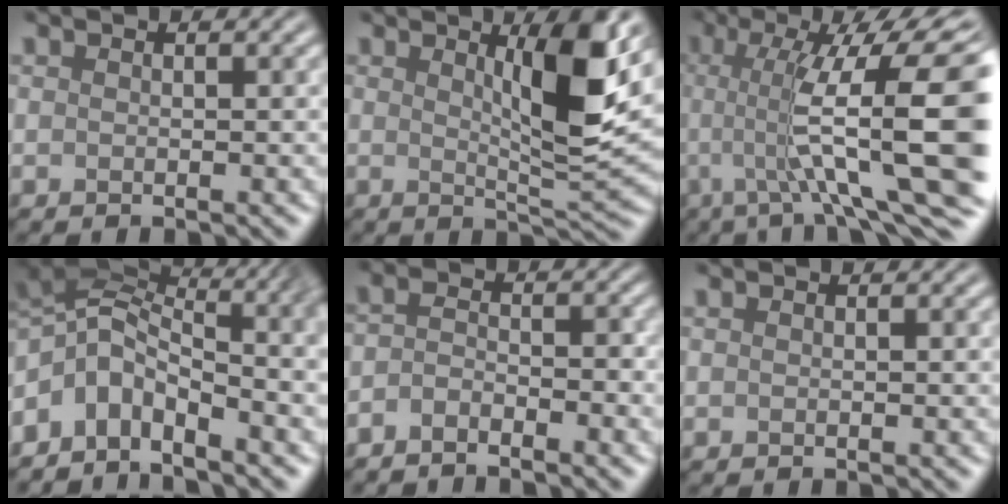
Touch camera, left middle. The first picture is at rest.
{"total": 5.5, "force": [1.1, 0.2, 5.4], "torque": [-0.096, -0.012, 0.040]}
{"total": 12.8, "force": [-0.2, 2.6, 12.5], "torque": [-0.192, 0.008, 0.017]}
{"total": 6.5, "force": [-3.6, 2.5, 4.8], "torque": [-0.096, 0.011, -0.071]}
{"total": 2.3, "force": [-2.3, -0.1, 0.2], "torque": [-0.026, -0.002, -0.032]}
{"total": 0.0}